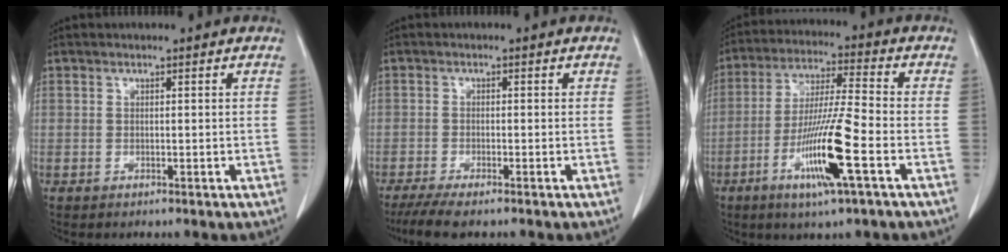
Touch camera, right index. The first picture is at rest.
{"total": 5.2, "force": [-4.0, 0.5, 3.2], "torque": [-0.056, -0.012, -0.066]}
{"total": 12.9, "force": [-5.0, -0.1, 11.9], "torque": [-0.234, -0.014, -0.093]}